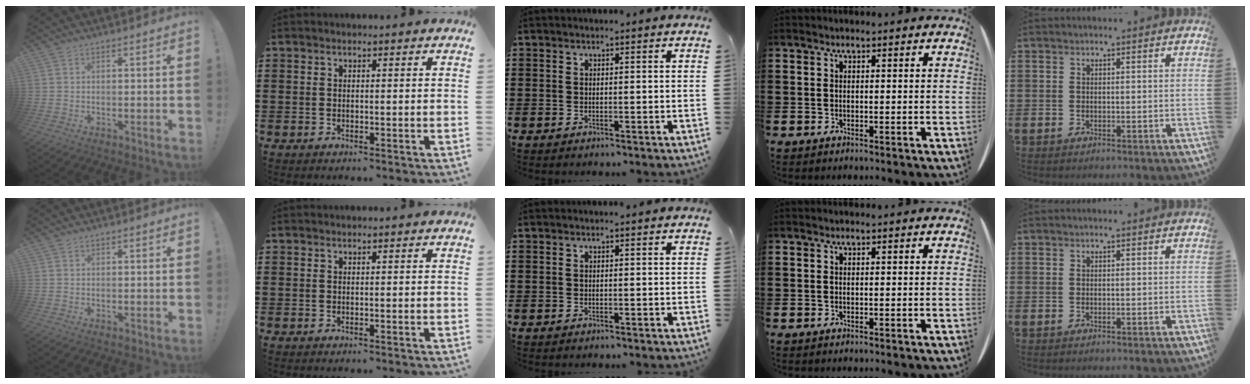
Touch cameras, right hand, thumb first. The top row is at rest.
{}